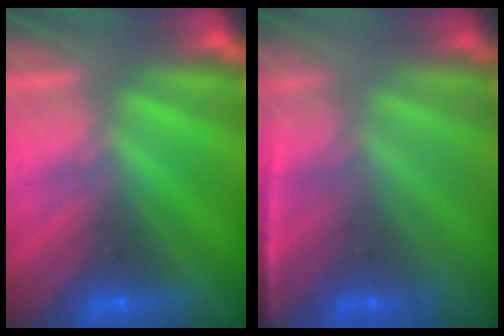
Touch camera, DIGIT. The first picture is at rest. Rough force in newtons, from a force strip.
{"total": 1.7}